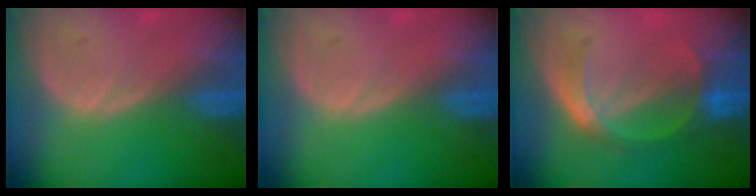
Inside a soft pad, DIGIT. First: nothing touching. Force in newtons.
{"total": 0.0}
{"total": 5.3, "press": 5.2, "slide": 1.2}